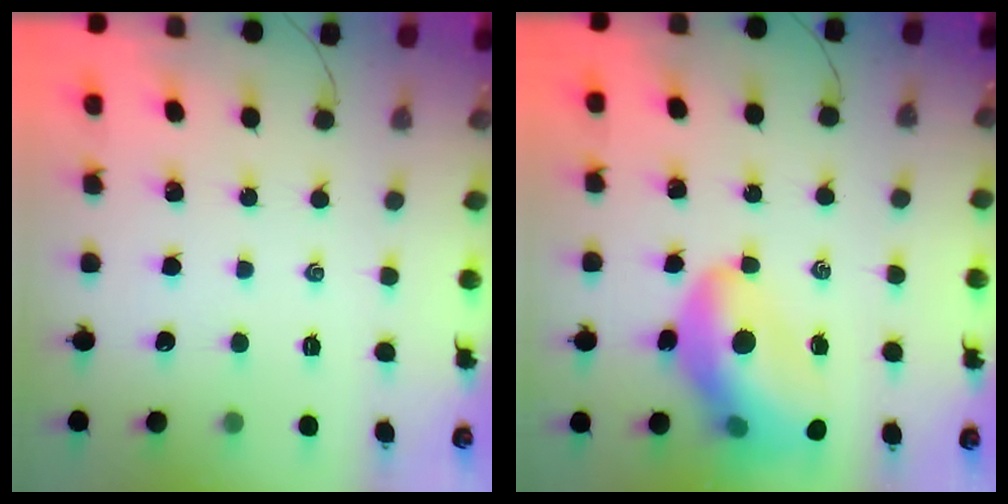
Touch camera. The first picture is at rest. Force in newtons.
{"total": 14.9, "press": 14.3, "slide": 4.2}